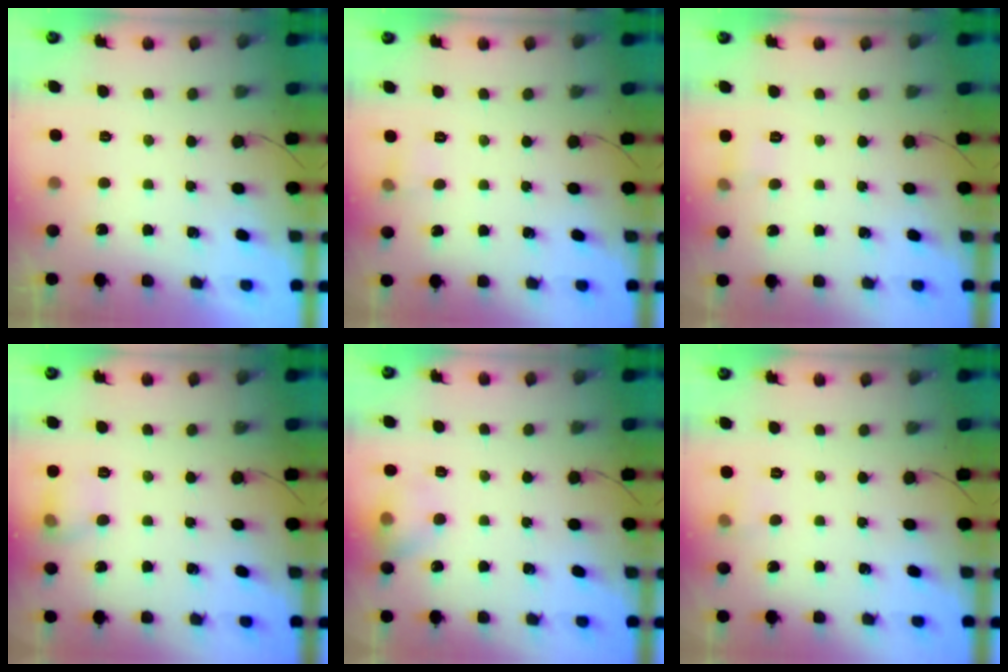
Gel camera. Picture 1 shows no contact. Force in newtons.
{"total": 4.3, "press": 4.1, "slide": 1.4}
{"total": 4.4, "press": 4.2, "slide": 1.3}
{"total": 6.8, "press": 6.7, "slide": 1.0}
{"total": 7.5, "press": 7.5, "slide": 0.9}
{"total": 3.6, "press": 3.5, "slide": 1.1}